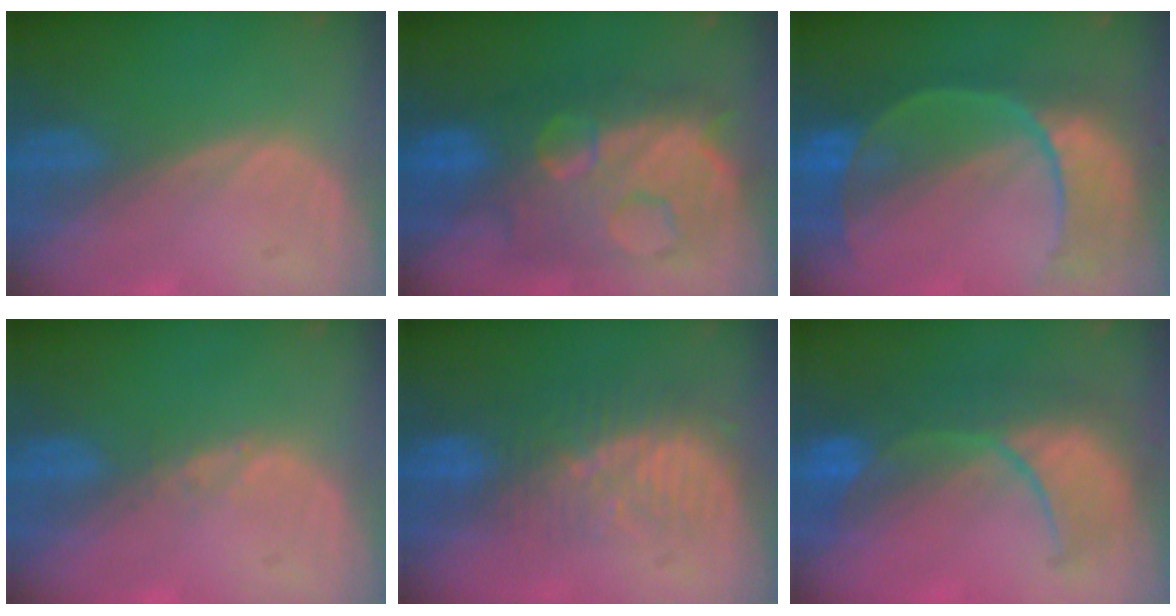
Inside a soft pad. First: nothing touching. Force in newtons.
{"total": 12.1, "press": 12.0, "slide": 1.2}
{"total": 10.3, "press": 9.0, "slide": 5.0}
{"total": 0.8, "press": 0.7, "slide": 0.1}
{"total": 8.5, "press": 7.6, "slide": 3.7}
{"total": 9.0, "press": 8.8, "slide": 2.0}